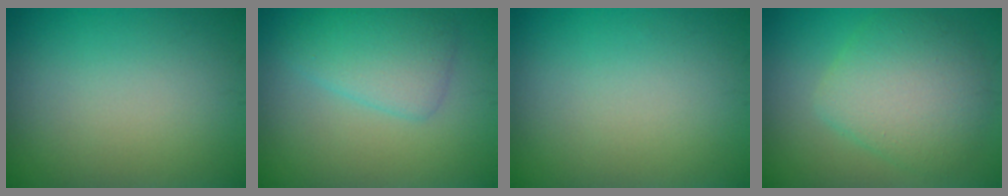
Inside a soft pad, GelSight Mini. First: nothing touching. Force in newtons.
{"total": 3.7, "press": 3.7, "slide": 0.1}
{"total": 0.0}
{"total": 5.4, "press": 5.4, "slide": 0.3}